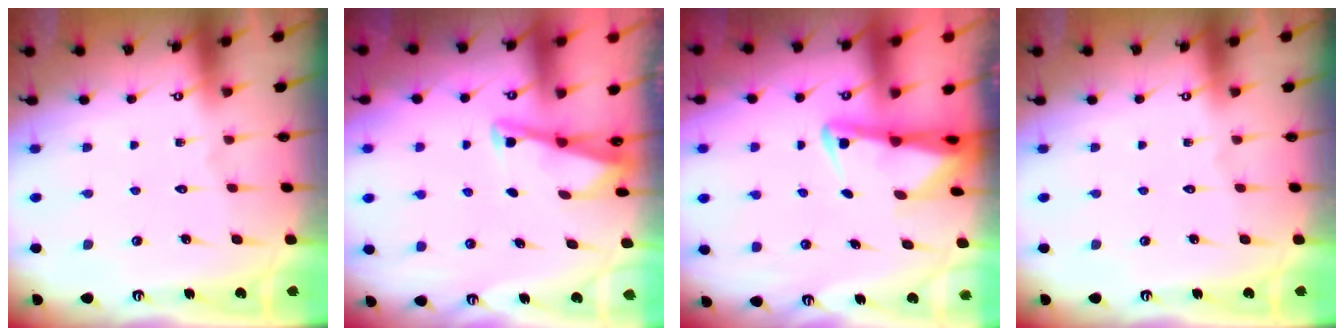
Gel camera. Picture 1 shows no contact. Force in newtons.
{"total": 2.8, "press": 2.8, "slide": 0.3}
{"total": 2.7, "press": 2.6, "slide": 0.6}
{"total": 0.0}